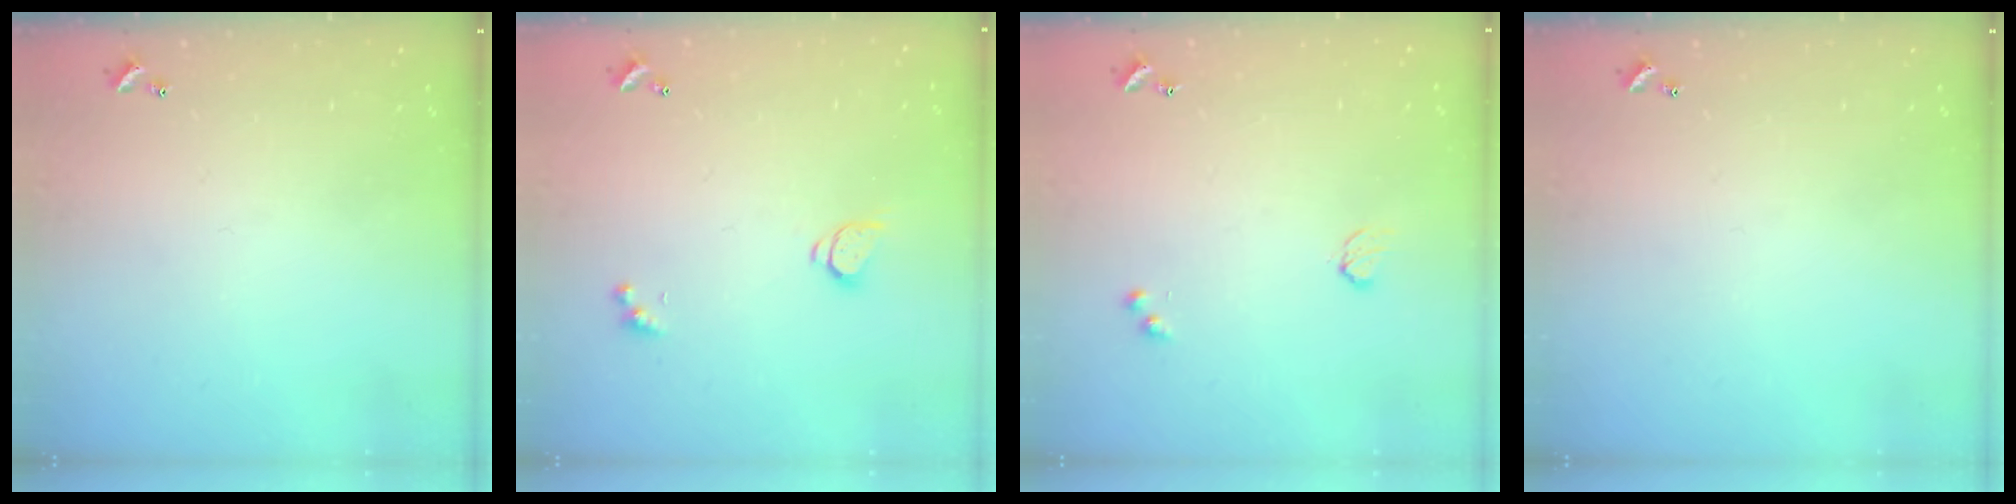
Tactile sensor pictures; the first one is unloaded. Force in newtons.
{"total": 1.6, "press": 1.5, "slide": 0.4}
{"total": 2.9, "press": 2.9, "slide": 0.5}
{"total": 0.0}